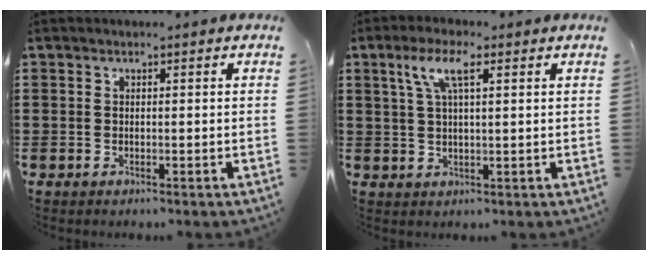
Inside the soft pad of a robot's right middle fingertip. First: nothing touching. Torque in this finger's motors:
{"motor_torque": [-0.61, -0.51, 0.54, 0.21]}